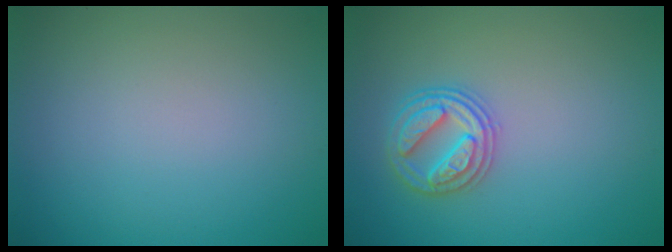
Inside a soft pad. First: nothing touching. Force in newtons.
{"total": 2.9, "press": 2.9, "slide": 0.4}